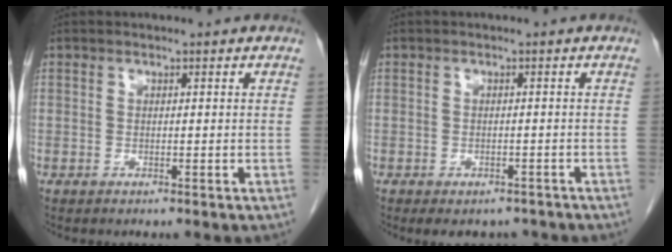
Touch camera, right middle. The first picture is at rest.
{"total": 5.2, "force": [-4.4, 2.4, 1.4], "torque": [-0.010, 0.006, -0.054]}